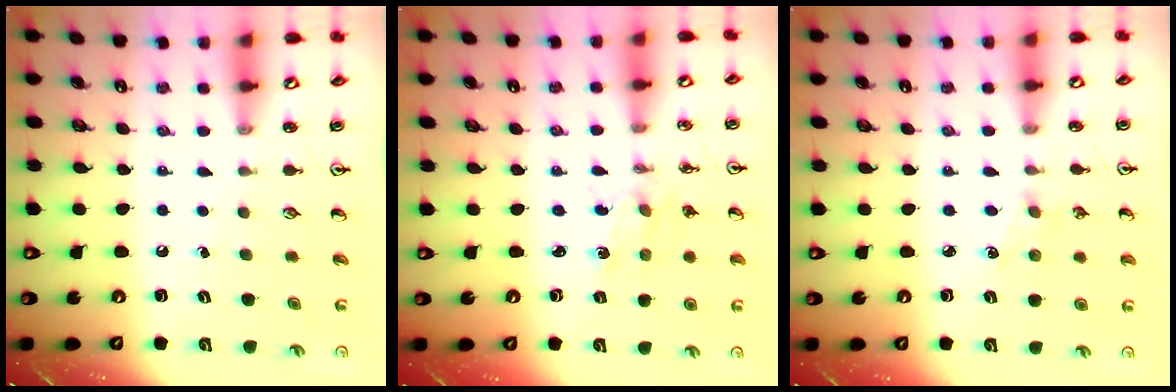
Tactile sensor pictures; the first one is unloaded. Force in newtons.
{"total": 1.5, "press": 1.5, "slide": 0.3}
{"total": 2.2, "press": 2.2, "slide": 0.4}